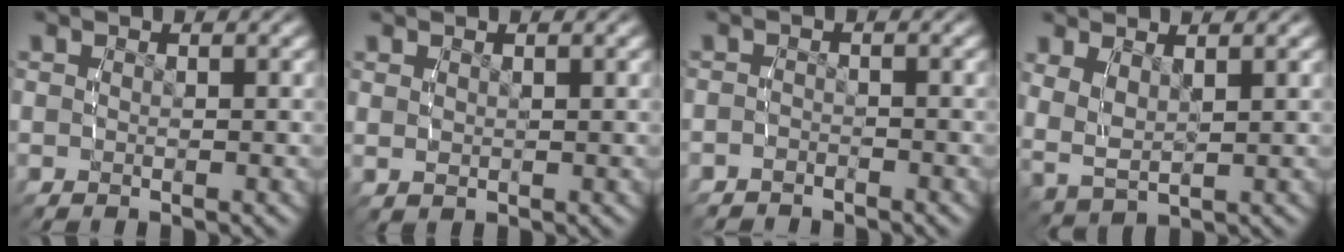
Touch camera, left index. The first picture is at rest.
{"total": 0.8, "force": [0.5, 0.2, 0.6], "torque": [-0.013, -0.002, 0.019]}
{"total": 2.1, "force": [-2.0, 0.4, -0.4], "torque": [0.001, -0.012, -0.030]}
{"total": 4.8, "force": [1.6, 3.7, 2.7], "torque": [-0.090, -0.013, 0.035]}